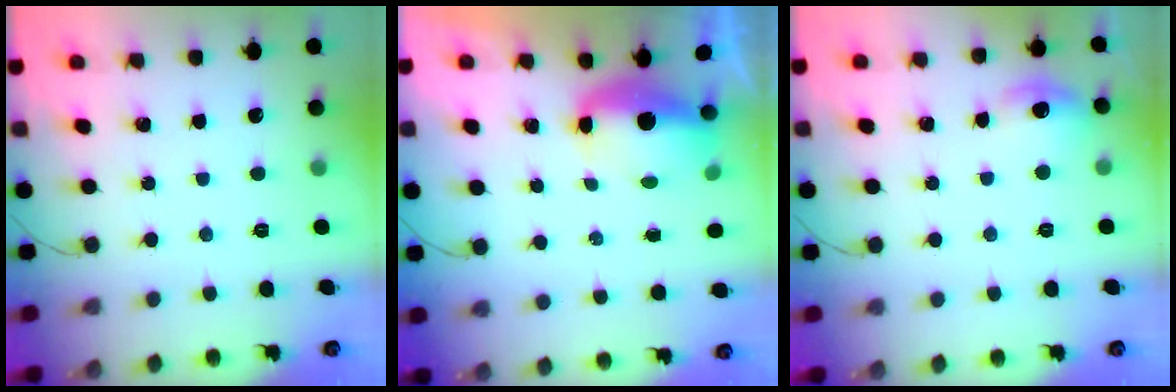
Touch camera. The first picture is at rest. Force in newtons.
{"total": 6.8, "press": 6.8, "slide": 0.8}
{"total": 6.8, "press": 6.6, "slide": 1.7}